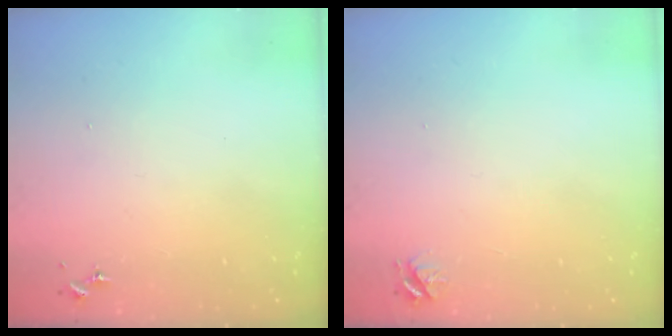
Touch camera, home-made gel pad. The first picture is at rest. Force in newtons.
{"total": 4.2, "press": 4.1, "slide": 0.5}